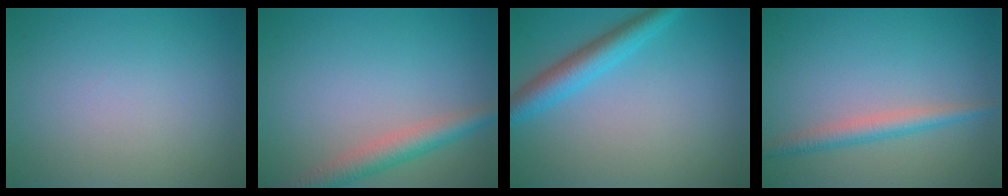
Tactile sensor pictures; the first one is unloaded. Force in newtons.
{"total": 3.5, "press": 3.5, "slide": 0.1}
{"total": 3.8, "press": 3.8, "slide": 0.1}
{"total": 2.5, "press": 2.5, "slide": 0.1}